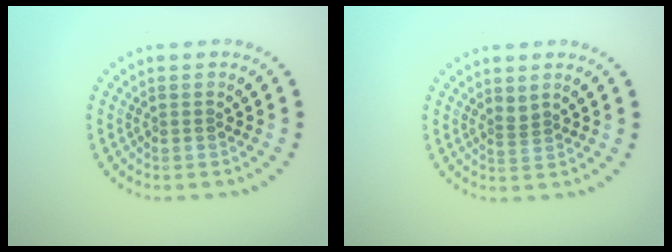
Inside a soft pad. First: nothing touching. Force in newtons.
{"total": 0.7, "press": 0.4, "slide": 0.6}